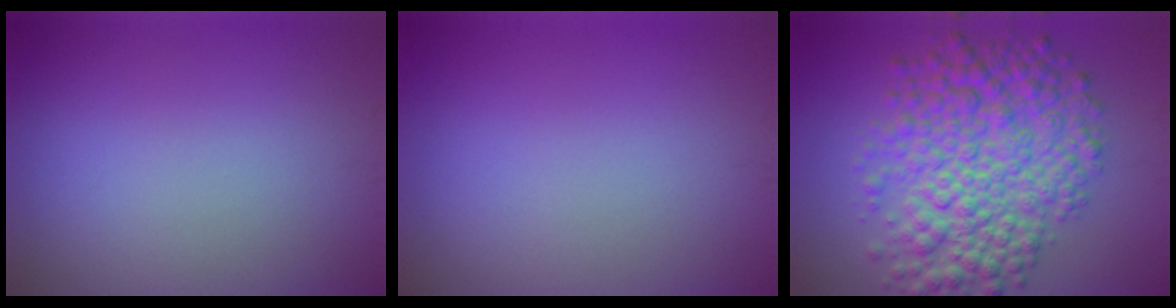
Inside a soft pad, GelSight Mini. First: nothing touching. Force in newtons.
{"total": 0.0}
{"total": 8.7, "press": 8.7, "slide": 0.1}